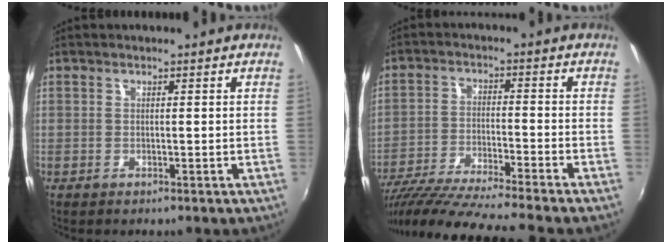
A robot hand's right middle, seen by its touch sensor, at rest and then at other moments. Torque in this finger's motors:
{"motor_torque": [0.98, -1.16, 0.33, 0.14]}